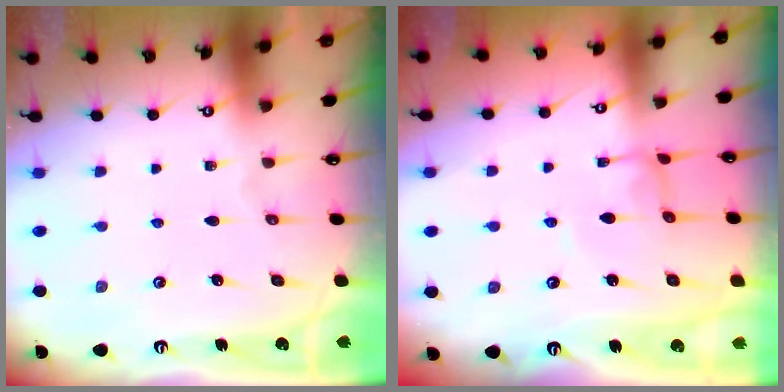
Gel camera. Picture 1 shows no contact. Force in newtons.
{"total": 1.3, "press": 1.2, "slide": 0.3}